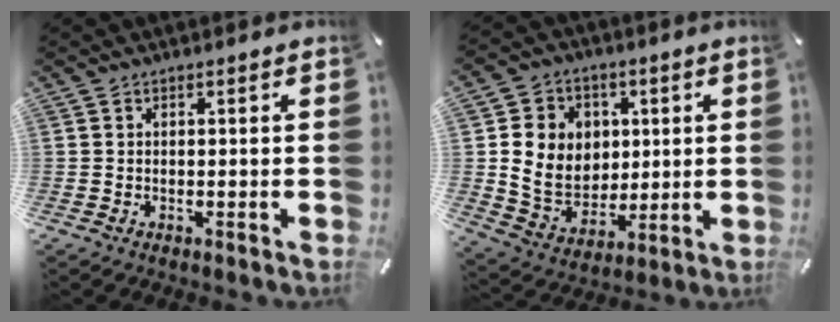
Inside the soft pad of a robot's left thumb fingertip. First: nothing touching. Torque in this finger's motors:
{"motor_torque": [0.61, 1.00, 0.29, -0.10, 0.12]}